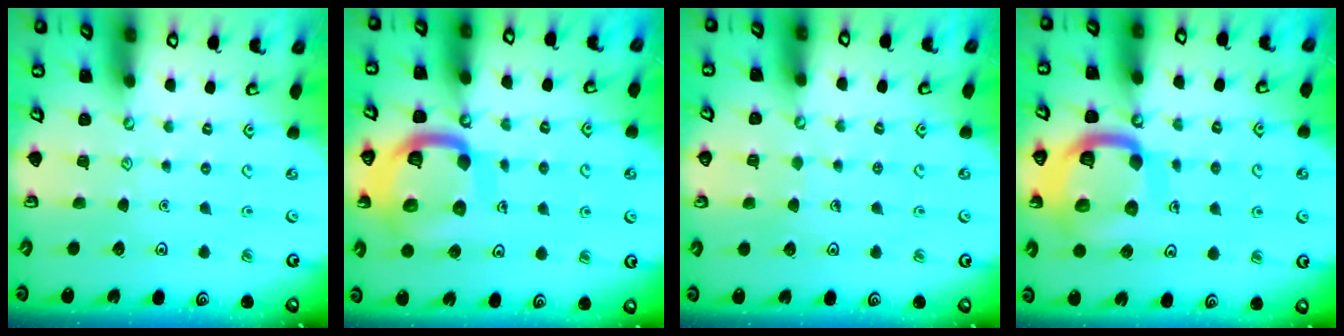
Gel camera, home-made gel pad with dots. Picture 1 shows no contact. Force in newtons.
{"total": 17.0, "press": 16.9, "slide": 1.9}
{"total": 2.9, "press": 2.9, "slide": 0.2}
{"total": 17.0, "press": 16.9, "slide": 1.9}